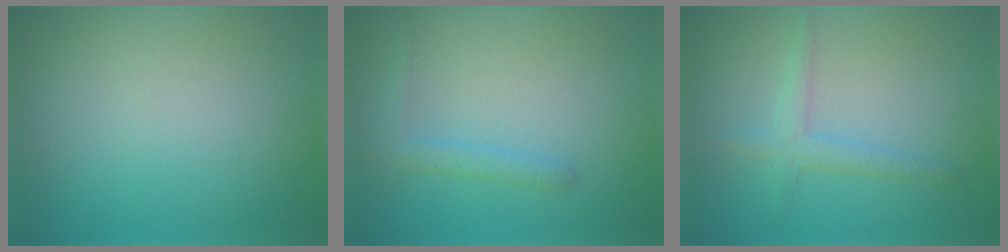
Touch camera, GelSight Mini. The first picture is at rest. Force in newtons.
{"total": 1.7, "press": 1.7, "slide": 0.1}
{"total": 2.1, "press": 2.1, "slide": 0.1}